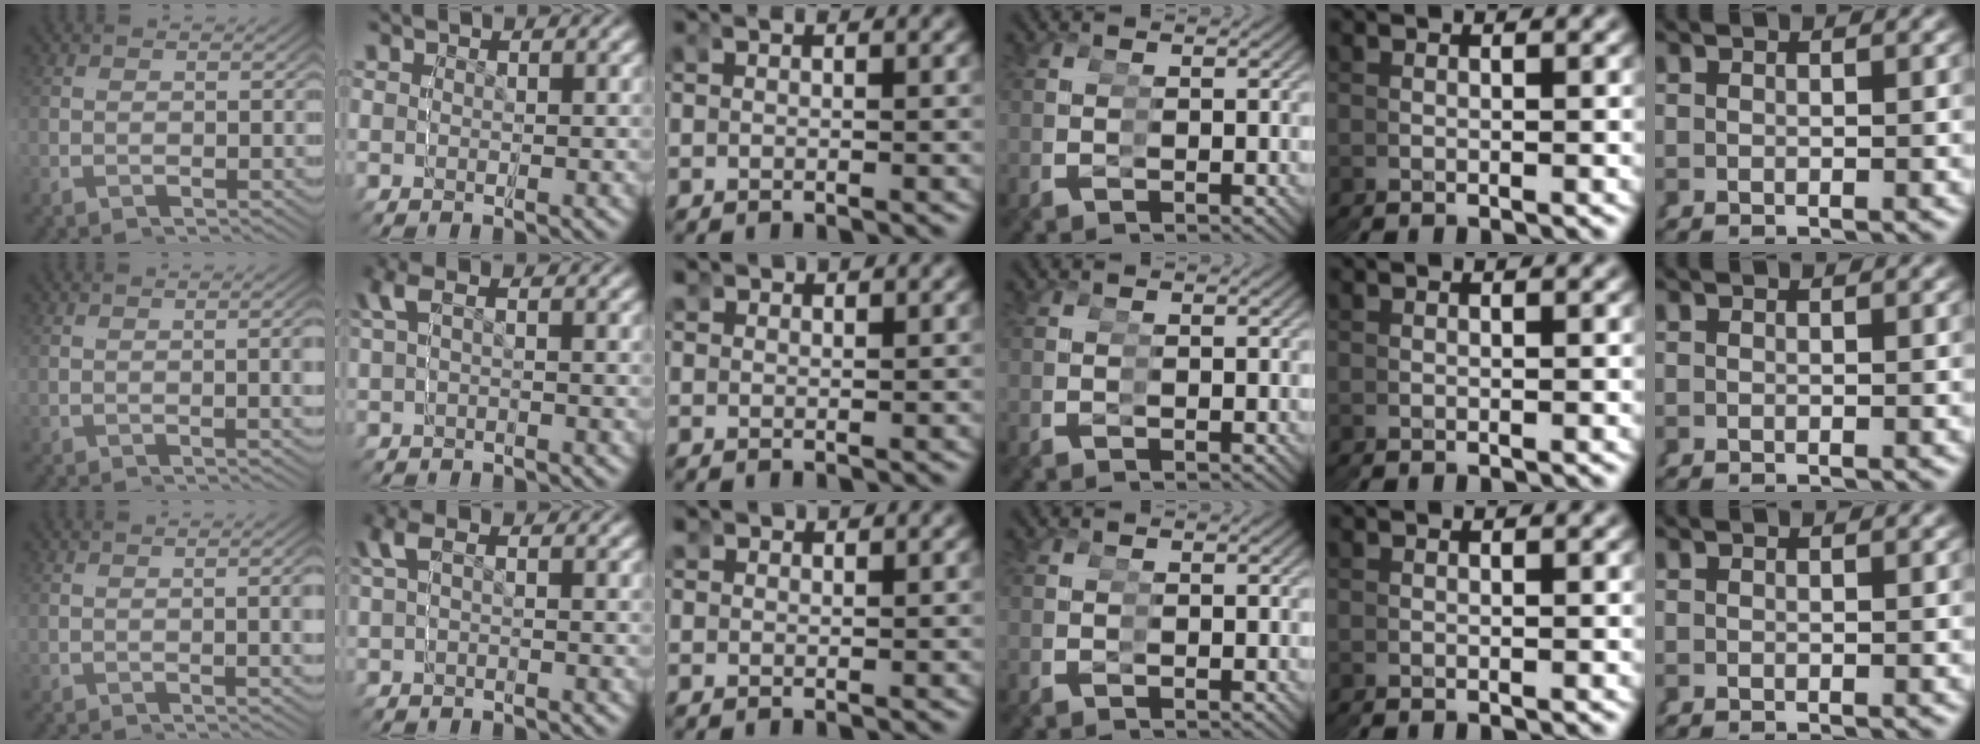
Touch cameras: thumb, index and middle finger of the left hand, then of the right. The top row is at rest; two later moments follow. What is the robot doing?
{"motion": "grasp_and_lifting", "object": "glasses"}